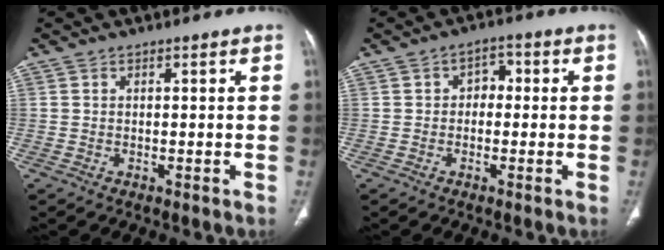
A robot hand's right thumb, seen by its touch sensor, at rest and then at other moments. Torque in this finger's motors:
{"motor_torque": [-0.27, -0.29, -0.48, 0.51, 0.07]}